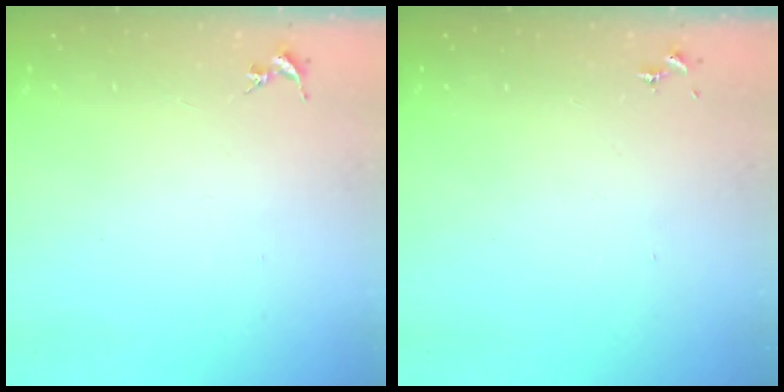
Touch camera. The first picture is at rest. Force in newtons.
{"total": 0.0}